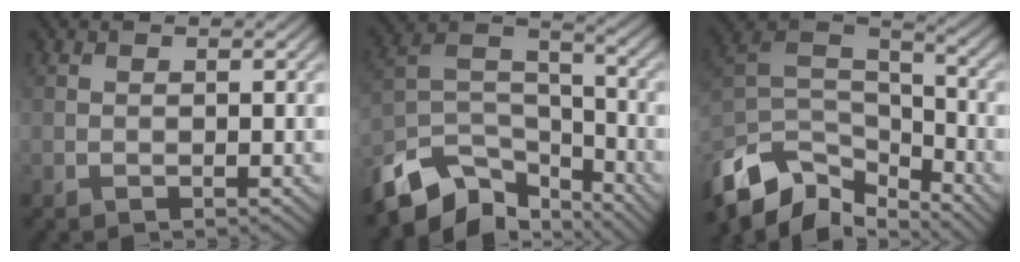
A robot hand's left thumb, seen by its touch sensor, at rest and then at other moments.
{"total": 12.0, "force": [-8.5, 5.9, 6.1], "torque": [-0.128, -0.008, -0.164]}
{"total": 11.5, "force": [-7.9, 6.1, 5.7], "torque": [-0.150, -0.004, -0.152]}